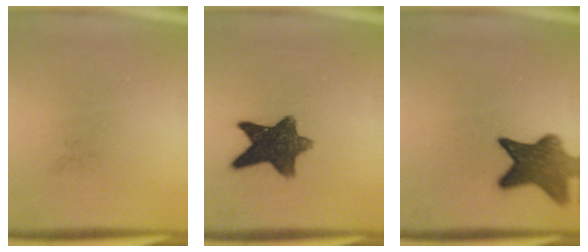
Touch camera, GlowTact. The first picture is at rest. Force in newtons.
{"total": 10.5}
{"total": 8.3}